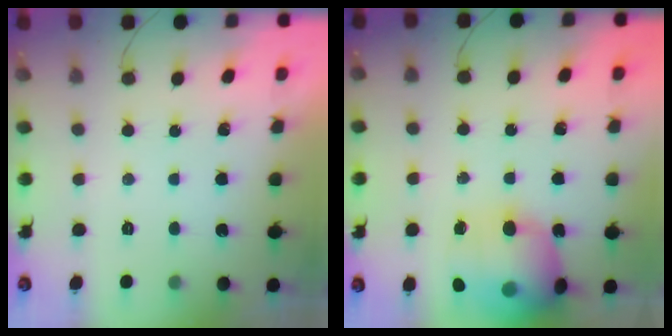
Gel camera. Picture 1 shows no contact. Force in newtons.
{"total": 20.4, "press": 19.9, "slide": 4.2}